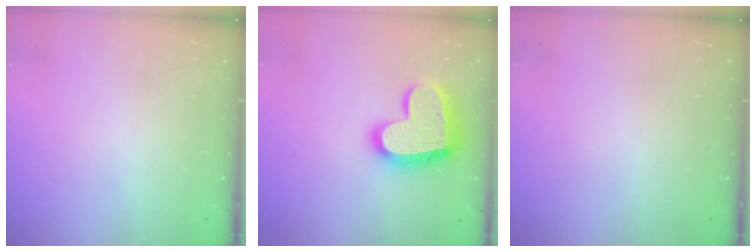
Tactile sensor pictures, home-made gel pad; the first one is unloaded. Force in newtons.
{"total": 18.2, "press": 18.1, "slide": 1.4}
{"total": 0.0}